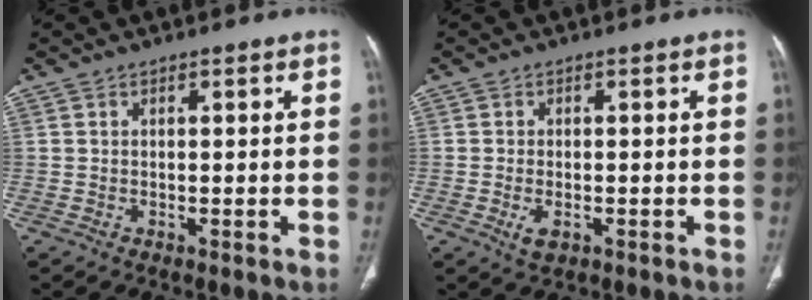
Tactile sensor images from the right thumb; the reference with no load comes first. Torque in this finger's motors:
{"motor_torque": [-0.24, -0.12, -0.25, 0.05, 0.09]}